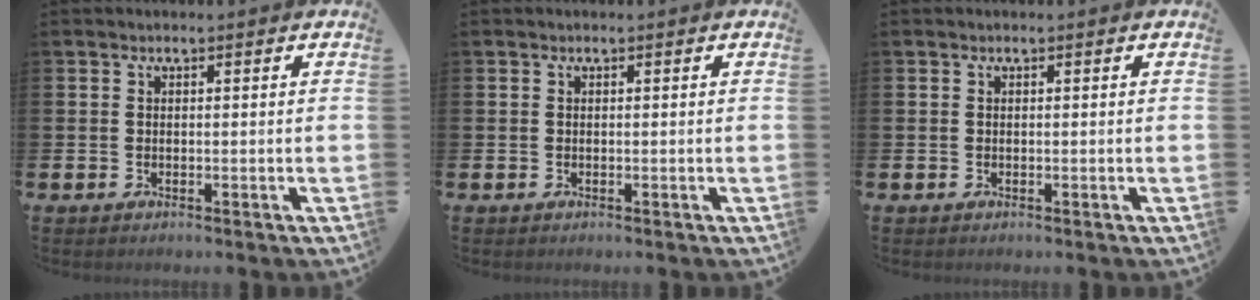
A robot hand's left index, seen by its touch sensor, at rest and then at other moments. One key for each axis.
{"total": 0.0}
{"total": 0.0}